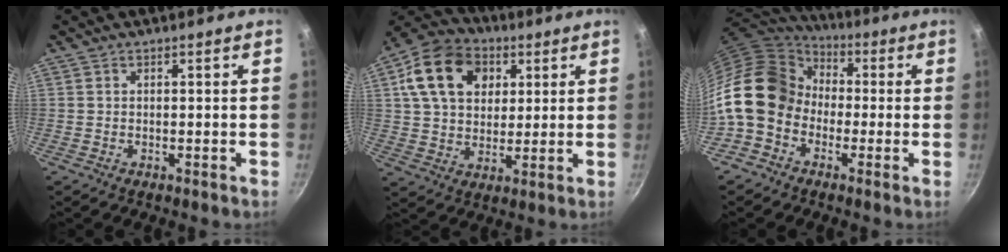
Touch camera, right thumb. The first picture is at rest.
{"total": 16.3, "force": [5.4, 12.1, 9.6], "torque": [-0.141, 0.005, 0.083]}
{"total": 16.6, "force": [-2.4, 13.4, 9.6], "torque": [-0.148, 0.052, -0.064]}